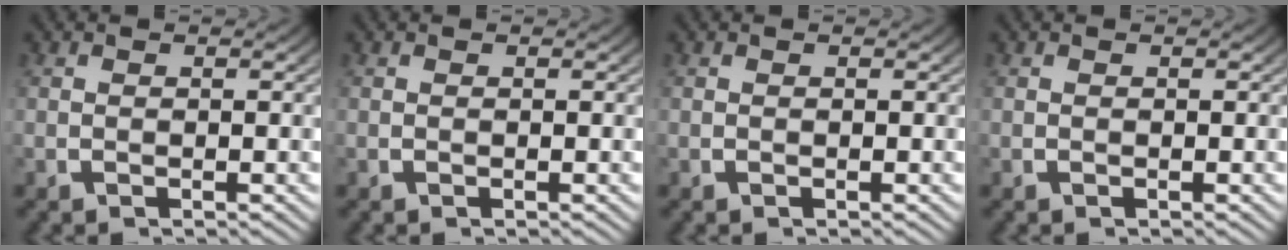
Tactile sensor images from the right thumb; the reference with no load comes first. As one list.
[{"total": 0.0}, {"total": 0.0}, {"total": 0.0}]